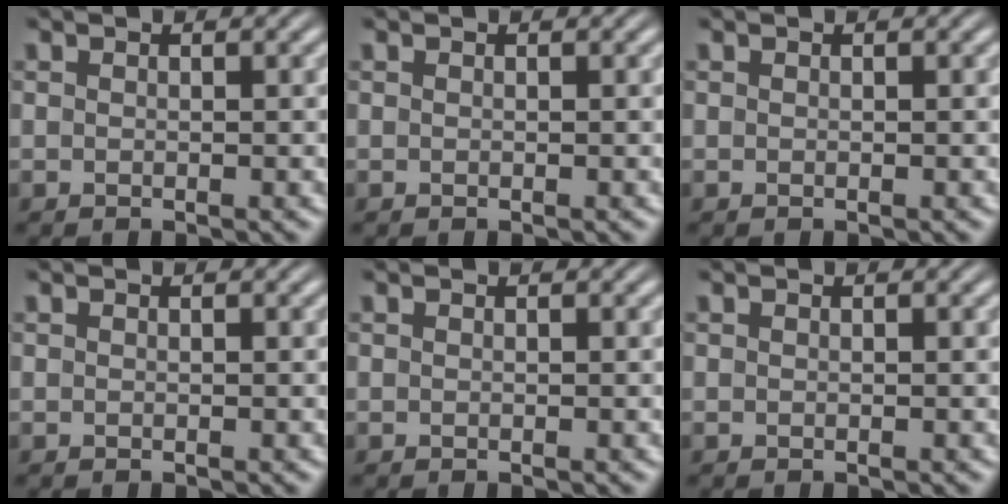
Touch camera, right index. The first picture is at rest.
{"total": 0.0}
{"total": 0.0}
{"total": 0.0}
{"total": 0.0}
{"total": 0.9, "force": [-0.2, -0.8, -0.3], "torque": [0.011, -0.012, 0.006]}